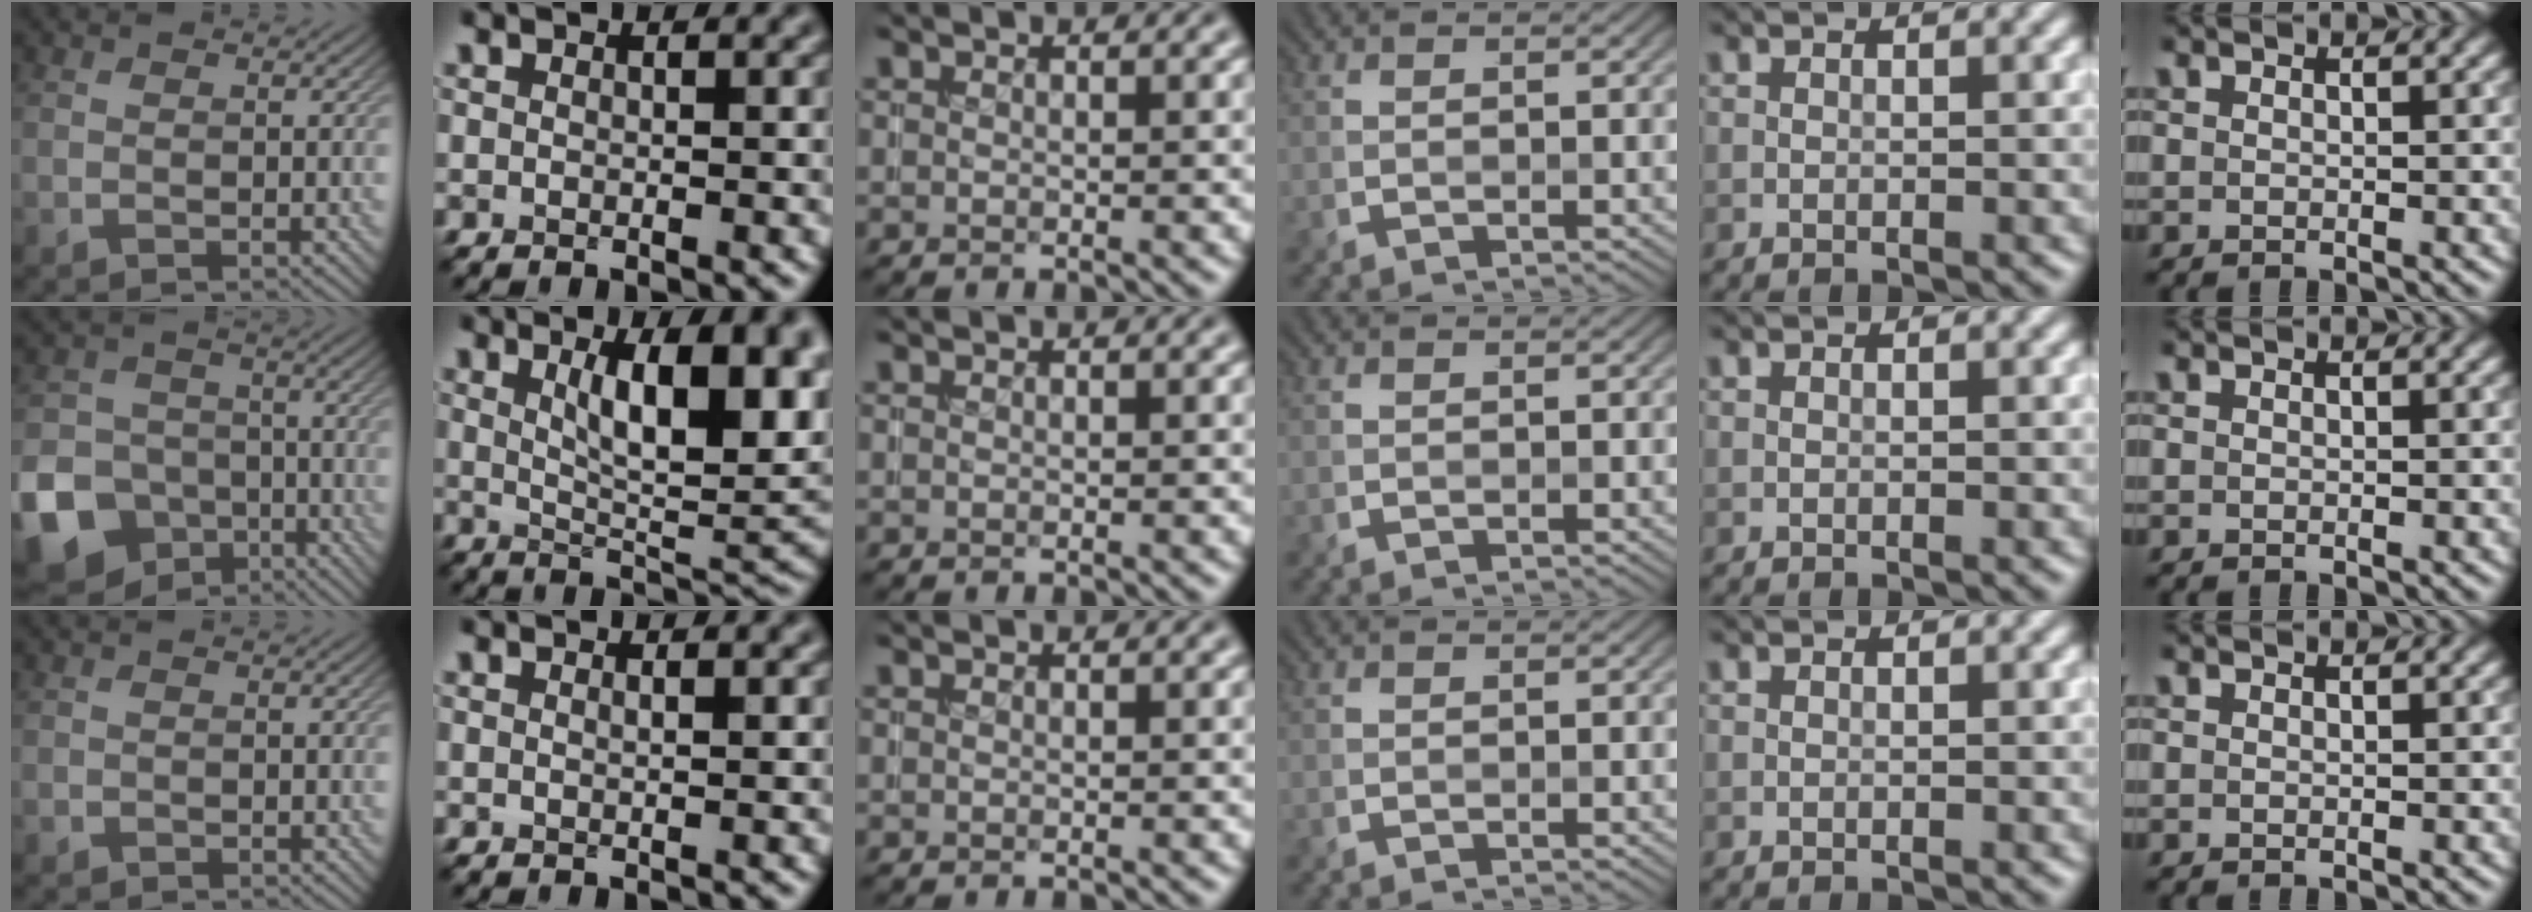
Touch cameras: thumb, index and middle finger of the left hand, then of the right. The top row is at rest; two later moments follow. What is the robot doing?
{"motion": "insert", "object": "coin"}